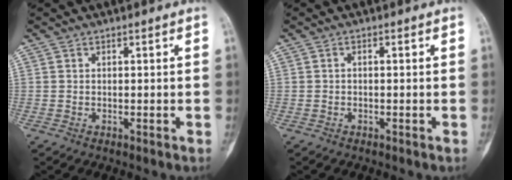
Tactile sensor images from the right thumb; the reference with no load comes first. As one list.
[{"total": 0.5, "force": [-0.1, 0.2, 0.5], "torque": [-0.012, 0.002, -0.003]}]